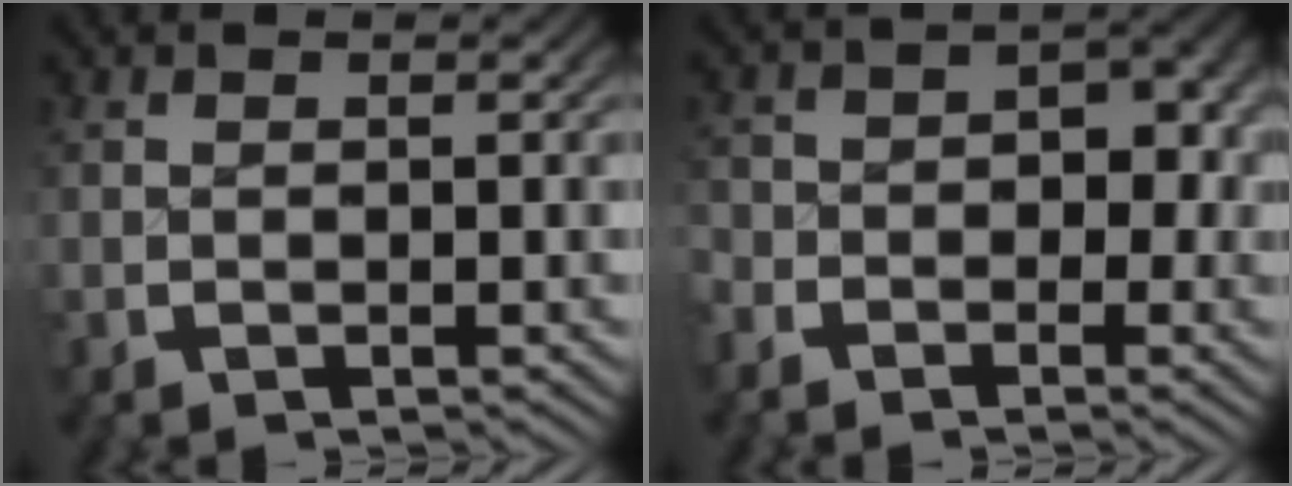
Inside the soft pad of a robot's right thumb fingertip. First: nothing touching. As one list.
[{"total": 4.1, "force": [-1.3, 3.1, 2.2], "torque": [-0.024, -0.015, -0.025]}]